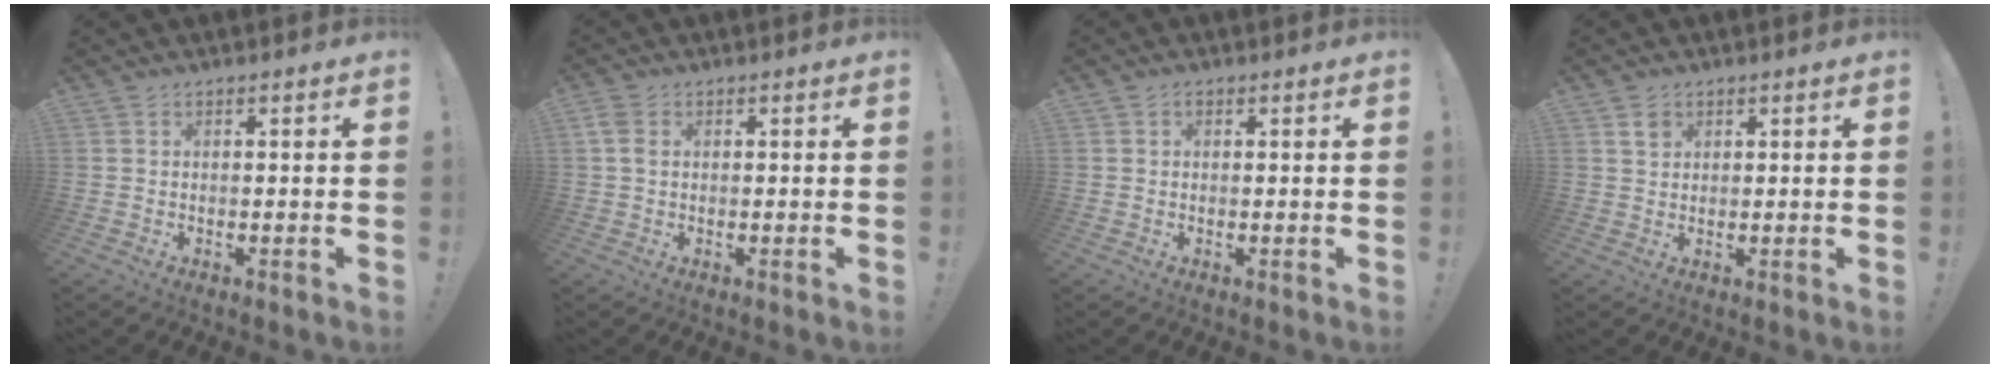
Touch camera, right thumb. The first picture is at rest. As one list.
[{"total": 3.7, "force": [1.0, 2.5, 2.6], "torque": [-0.051, 0.008, 0.021]}, {"total": 0.7, "force": [0.1, 0.6, 0.2], "torque": [-0.007, 0.004, 0.002]}, {"total": 2.6, "force": [1.4, 2.0, 0.8], "torque": [0.004, -0.008, 0.024]}]